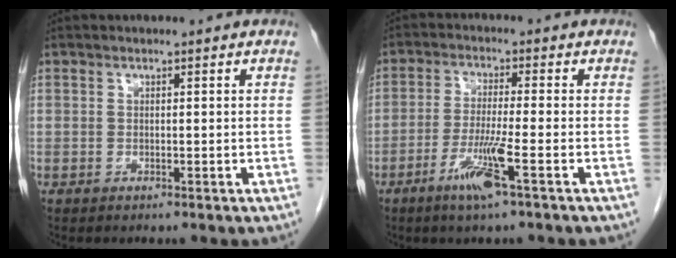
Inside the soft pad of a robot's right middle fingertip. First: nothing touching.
{"total": 6.4, "force": [-3.2, -0.5, 5.6], "torque": [-0.110, -0.014, -0.064]}